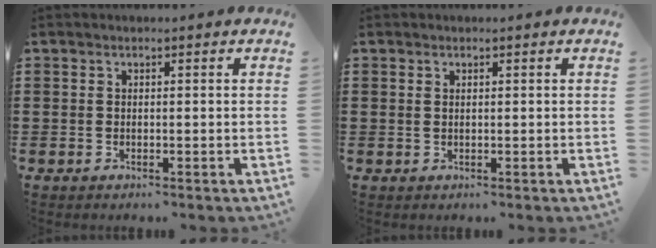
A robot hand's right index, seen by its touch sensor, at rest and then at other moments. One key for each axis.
{"total": 0.5, "fx": 0.3, "fy": 0.3, "fz": 0.4, "tx": -0.009, "ty": 0.001, "tz": 0.005}